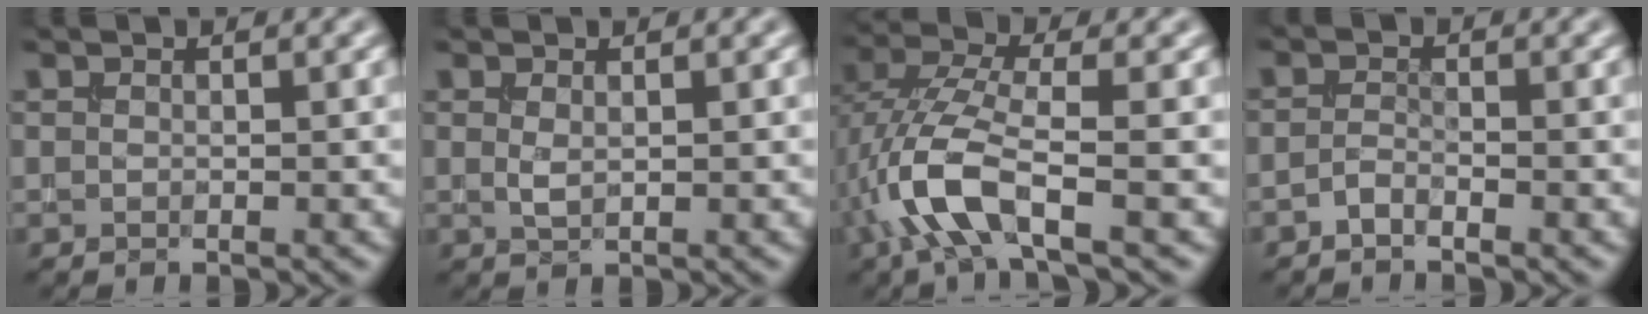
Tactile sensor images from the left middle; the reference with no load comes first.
{"total": 0.9, "force": [0.3, 0.3, 0.8], "torque": [-0.023, -0.002, 0.009]}
{"total": 6.3, "force": [-2.4, 2.1, 5.5], "torque": [-0.129, 0.008, -0.058]}
{"total": 1.1, "force": [-1.0, 0.0, 0.5], "torque": [-0.013, 0.003, -0.023]}